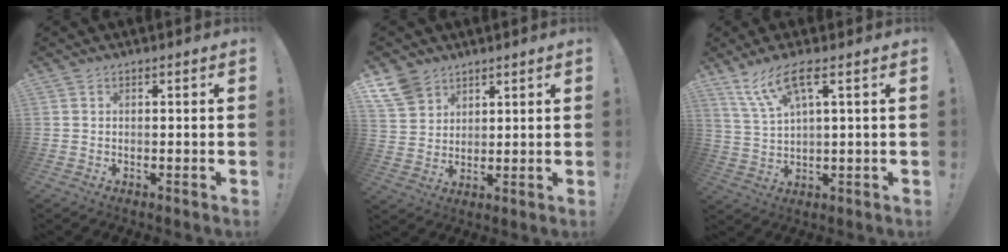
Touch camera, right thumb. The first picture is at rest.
{"total": 8.4, "force": [5.8, 5.7, 2.2], "torque": [-0.045, -0.034, 0.119]}
{"total": 9.2, "force": [5.2, 2.3, 7.2], "torque": [-0.139, -0.015, 0.098]}